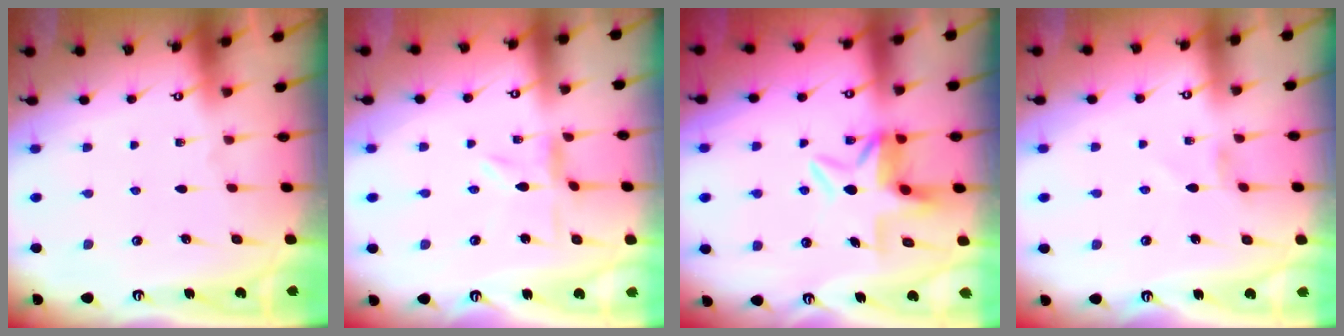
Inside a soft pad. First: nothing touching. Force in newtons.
{"total": 0.8, "press": 0.7, "slide": 0.4}
{"total": 6.2, "press": 5.8, "slide": 2.2}
{"total": 1.2, "press": 1.1, "slide": 0.4}